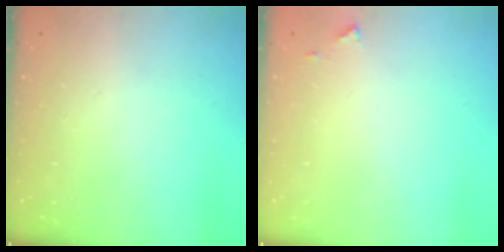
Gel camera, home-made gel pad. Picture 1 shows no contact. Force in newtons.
{"total": 4.3, "press": 4.2, "slide": 0.5}